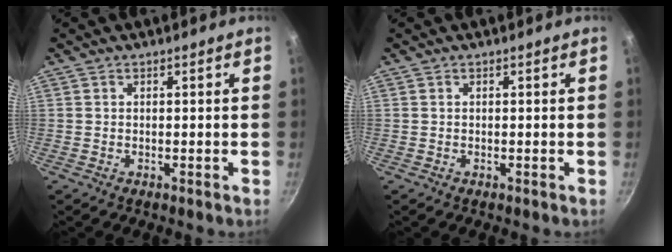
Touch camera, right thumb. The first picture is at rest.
{"total": 0.0}